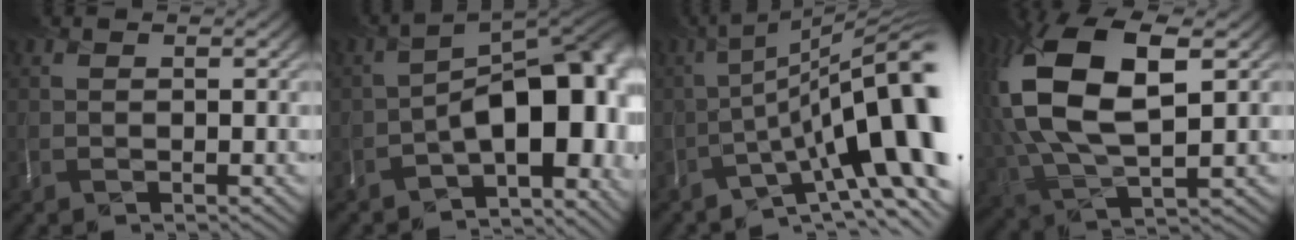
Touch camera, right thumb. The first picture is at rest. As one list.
[{"total": 14.3, "force": [-4.4, 7.2, 11.6], "torque": [-0.153, -0.015, -0.060]}, {"total": 17.5, "force": [-3.1, 5.4, 16.4], "torque": [-0.244, -0.002, -0.045]}, {"total": 15.6, "force": [3.0, 8.4, 12.9], "torque": [-0.296, 0.001, 0.067]}]